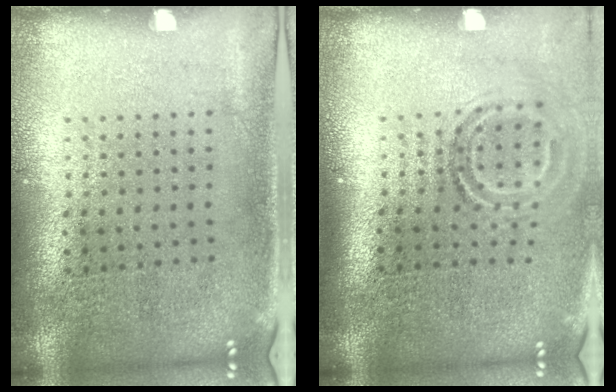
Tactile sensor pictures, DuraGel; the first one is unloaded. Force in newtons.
{"total": 1.7, "press": 1.1, "slide": 1.3}